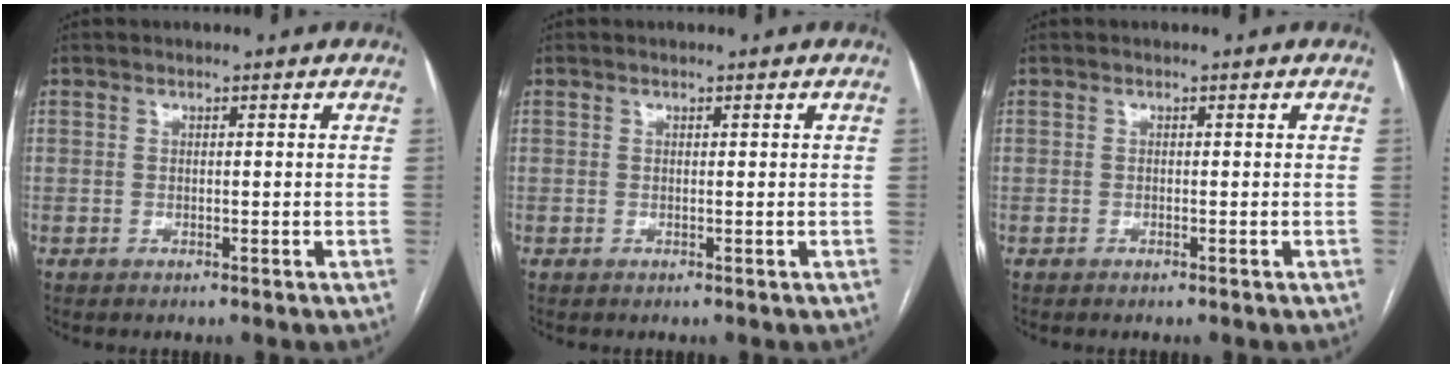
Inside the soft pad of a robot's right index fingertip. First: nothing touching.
{"total": 0.0}
{"total": 0.0}